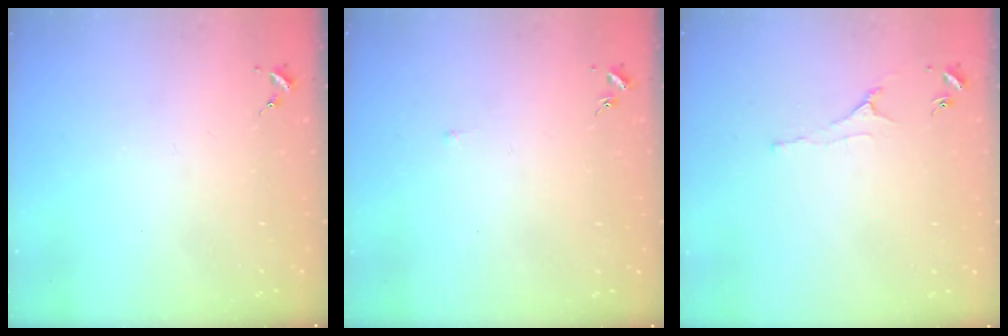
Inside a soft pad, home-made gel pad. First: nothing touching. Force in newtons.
{"total": 2.6, "press": 2.6, "slide": 0.3}
{"total": 3.0, "press": 2.9, "slide": 0.6}